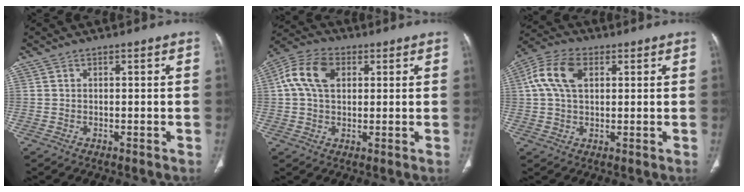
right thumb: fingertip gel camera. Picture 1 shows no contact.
{"total": 10.0, "force": [2.5, 6.7, 7.0], "torque": [-0.131, 0.019, 0.039]}
{"total": 9.6, "force": [2.6, 6.0, 7.1], "torque": [-0.144, 0.020, 0.042]}